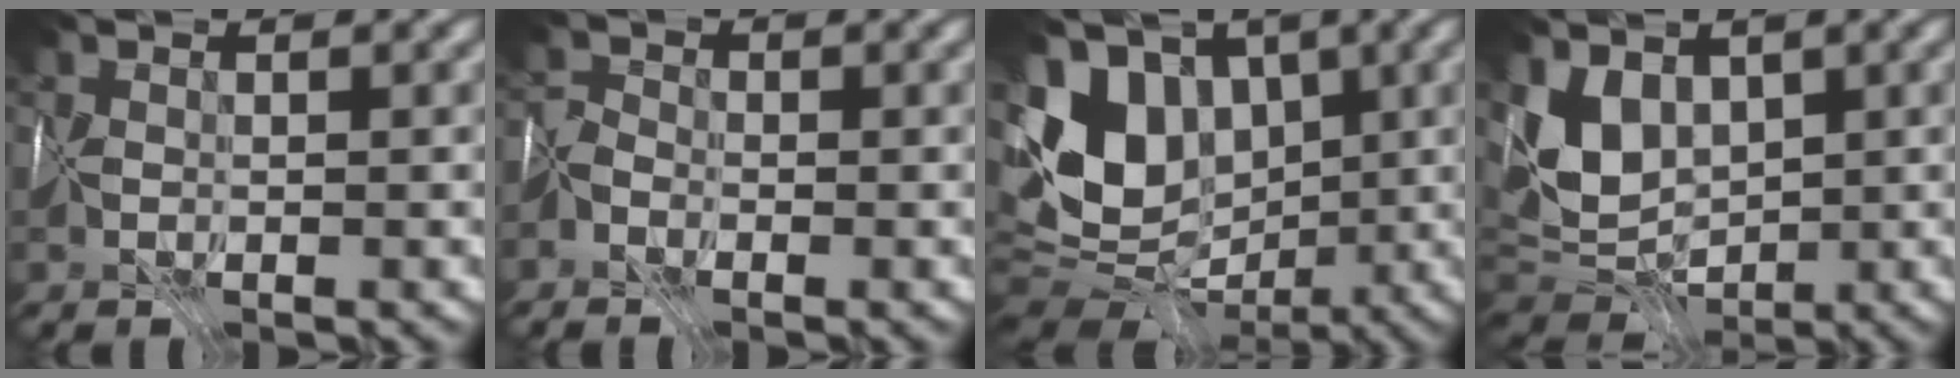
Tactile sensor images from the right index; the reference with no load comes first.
{"total": 1.0, "force": [-0.9, -0.1, -0.5], "torque": [0.002, 0.011, -0.030]}
{"total": 9.7, "force": [1.4, 7.4, 6.0], "torque": [-0.128, 0.008, 0.015]}
{"total": 4.0, "force": [2.3, 2.6, 2.1], "torque": [-0.051, -0.002, 0.040]}